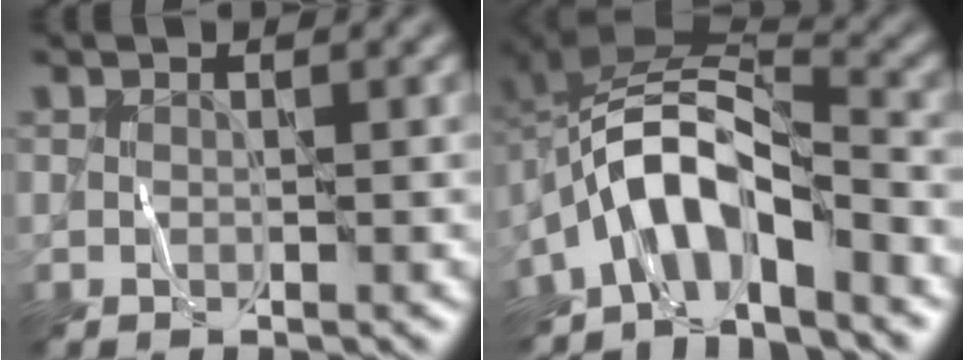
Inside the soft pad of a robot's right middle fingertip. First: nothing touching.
{"total": 7.3, "force": [-4.1, 3.0, 5.3], "torque": [-0.084, 0.011, -0.088]}